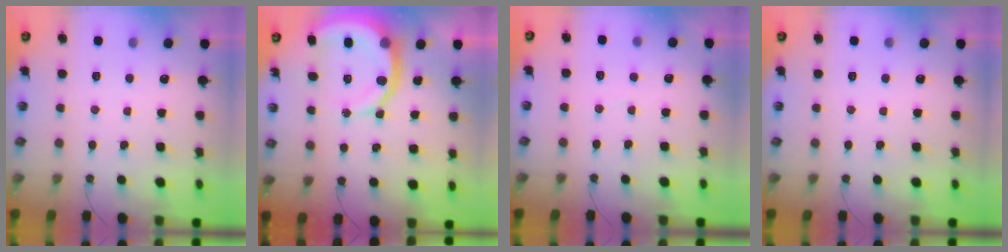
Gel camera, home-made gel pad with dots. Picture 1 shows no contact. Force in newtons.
{"total": 11.0, "press": 11.0, "slide": 1.0}
{"total": 2.3, "press": 2.3, "slide": 0.2}
{"total": 0.0}